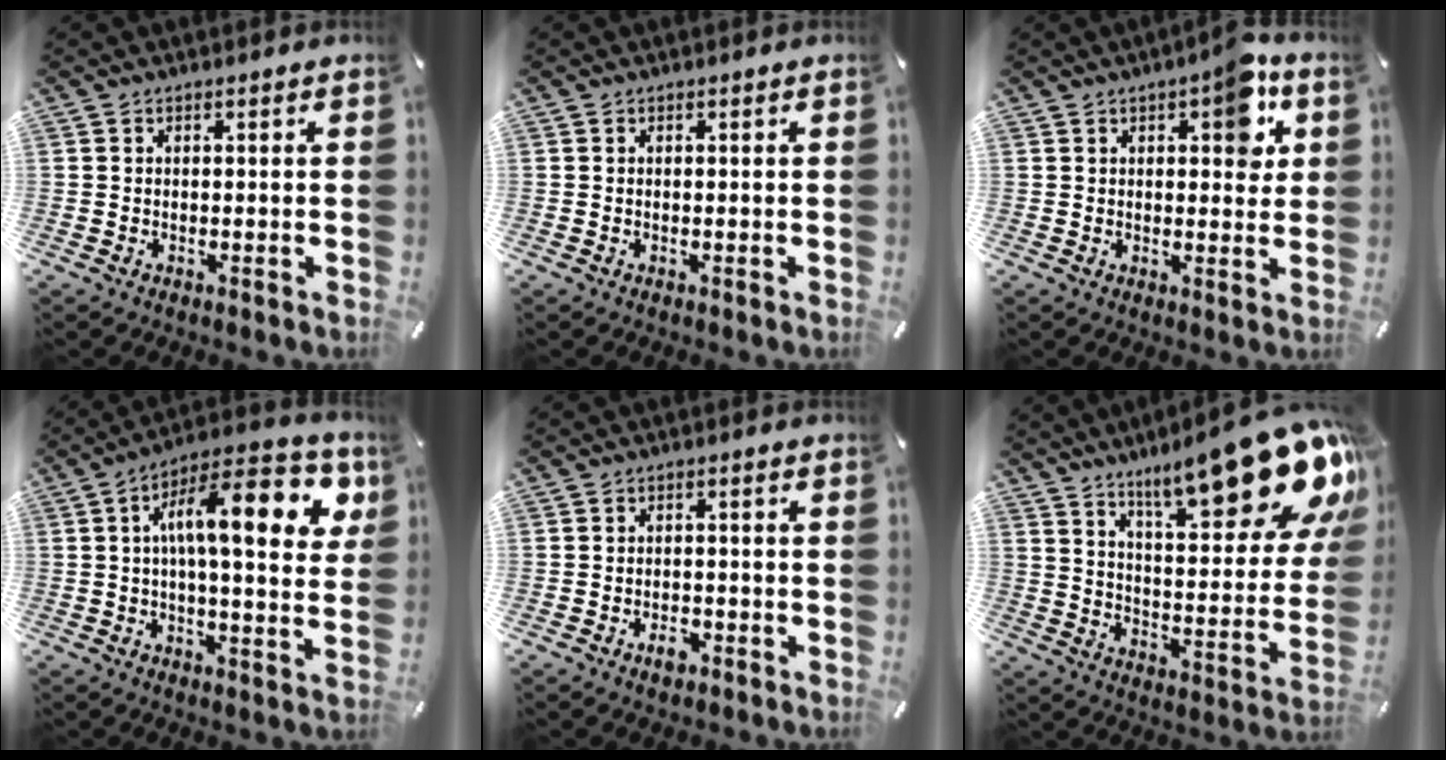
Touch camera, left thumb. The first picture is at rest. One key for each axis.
{"total": 0.0}
{"total": 9.1, "fx": 3.7, "fy": 4.3, "fz": 7.1, "tx": -0.078, "ty": -0.013, "tz": 0.055}
{"total": 18.9, "fx": 5.9, "fy": 6.5, "fz": 16.7, "tx": -0.254, "ty": -0.013, "tz": 0.085}
{"total": 2.8, "fx": -1.7, "fy": 1.6, "fz": 1.6, "tx": -0.029, "ty": 0.007, "tz": -0.031}
{"total": 23.0, "fx": 16.5, "fy": 6.7, "fz": 14.6, "tx": -0.197, "ty": -0.125, "tz": 0.266}